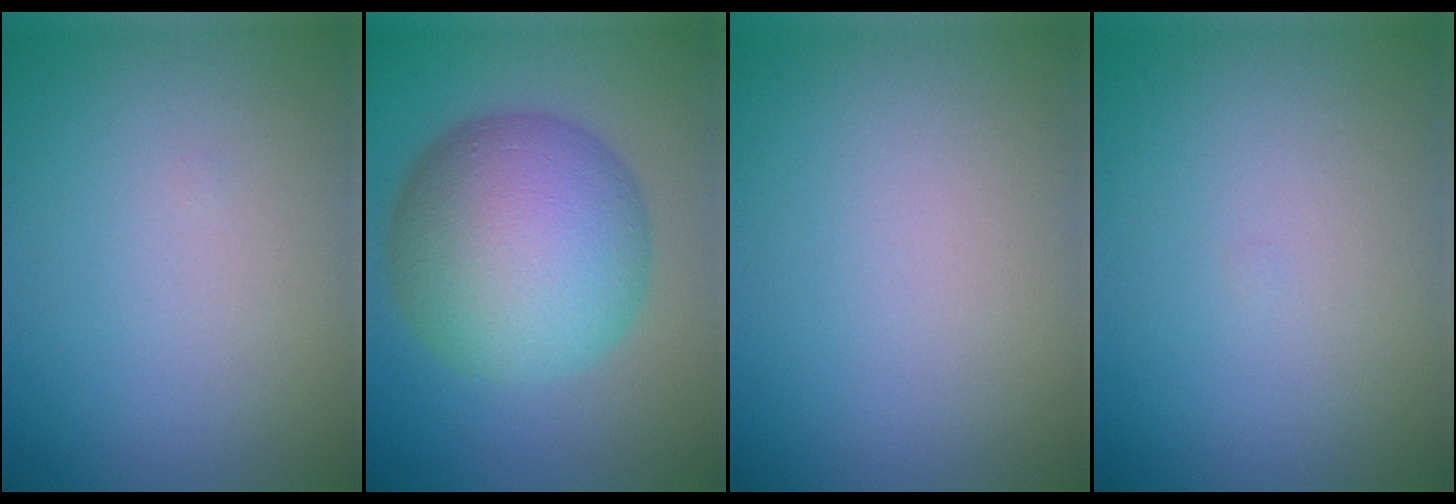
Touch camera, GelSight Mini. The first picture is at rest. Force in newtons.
{"total": 11.7, "press": 11.7, "slide": 0.1}
{"total": 0.0}
{"total": 0.0}